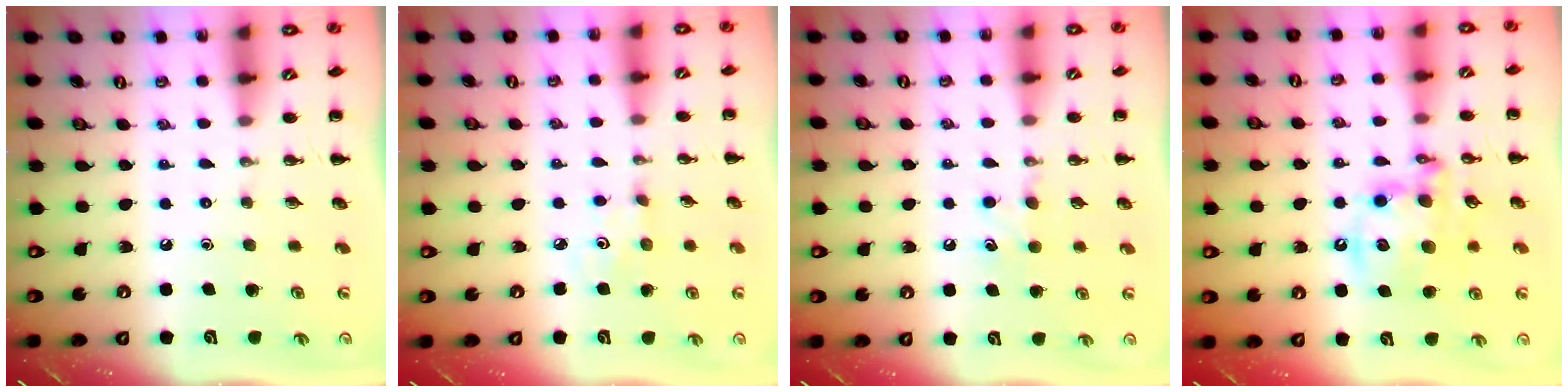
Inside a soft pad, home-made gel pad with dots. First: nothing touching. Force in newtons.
{"total": 2.7, "press": 2.7, "slide": 0.3}
{"total": 6.1, "press": 5.9, "slide": 1.7}
{"total": 13.3, "press": 13.0, "slide": 2.7}